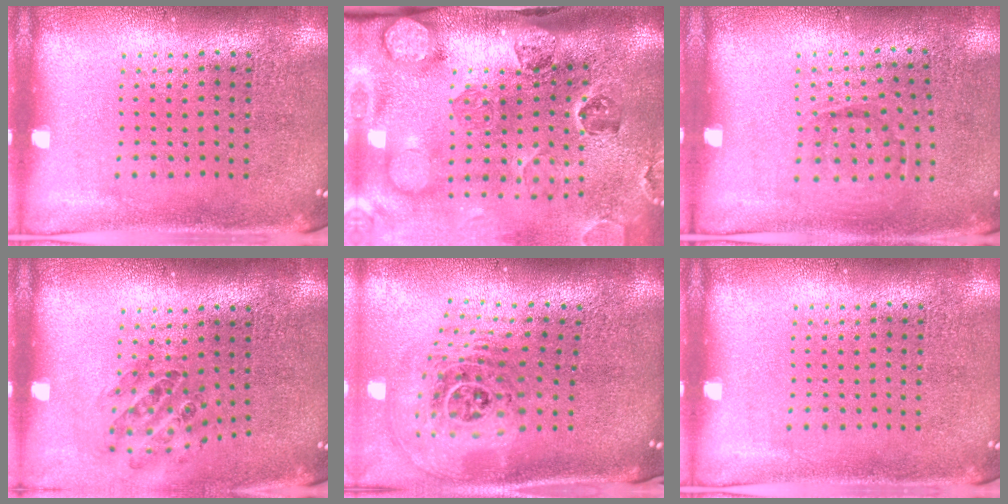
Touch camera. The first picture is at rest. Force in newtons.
{"total": 3.2, "press": 2.7, "slide": 1.6}
{"total": 0.9, "press": 0.6, "slide": 0.7}
{"total": 0.9, "press": 0.8, "slide": 0.1}
{"total": 2.6, "press": 1.8, "slide": 1.9}
{"total": 0.0}